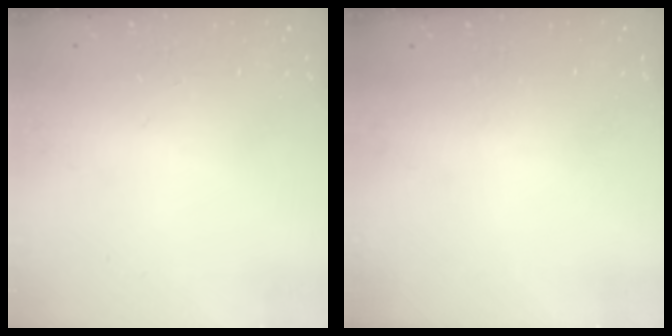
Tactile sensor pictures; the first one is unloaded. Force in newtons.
{"total": 0.0}